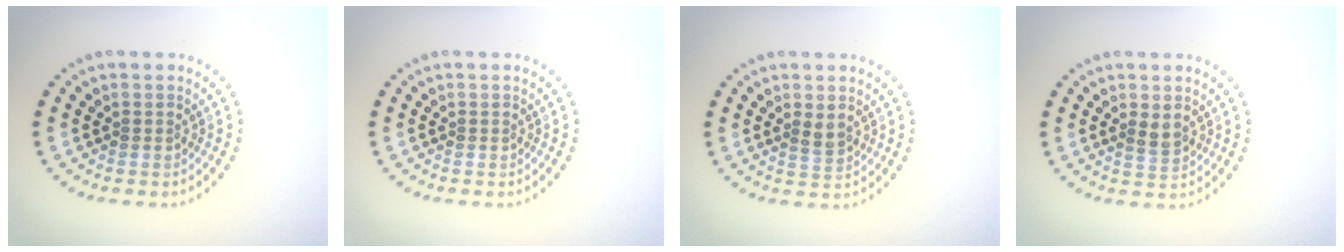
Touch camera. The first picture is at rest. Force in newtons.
{"total": 0.0}
{"total": 1.3, "press": 1.2, "slide": 0.4}
{"total": 1.3, "press": 1.2, "slide": 0.4}